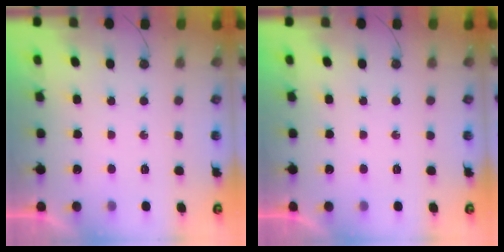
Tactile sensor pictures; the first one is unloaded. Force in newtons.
{"total": 0.0}